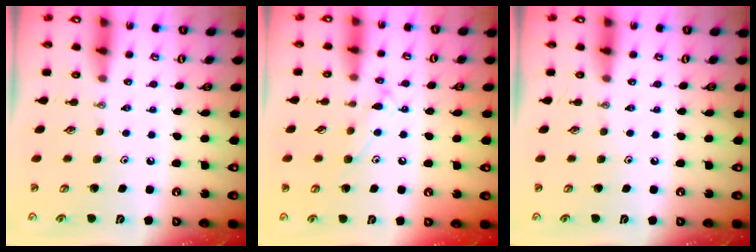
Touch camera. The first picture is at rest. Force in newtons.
{"total": 9.9, "press": 9.9, "slide": 0.7}
{"total": 0.0}